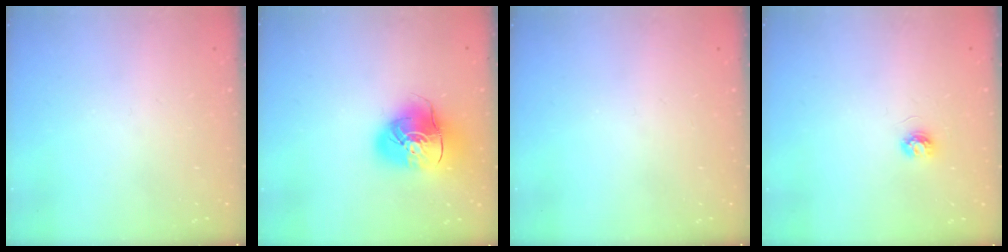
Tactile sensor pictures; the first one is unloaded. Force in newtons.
{"total": 13.4, "press": 13.3, "slide": 2.0}
{"total": 0.0}
{"total": 3.7, "press": 3.7, "slide": 0.3}